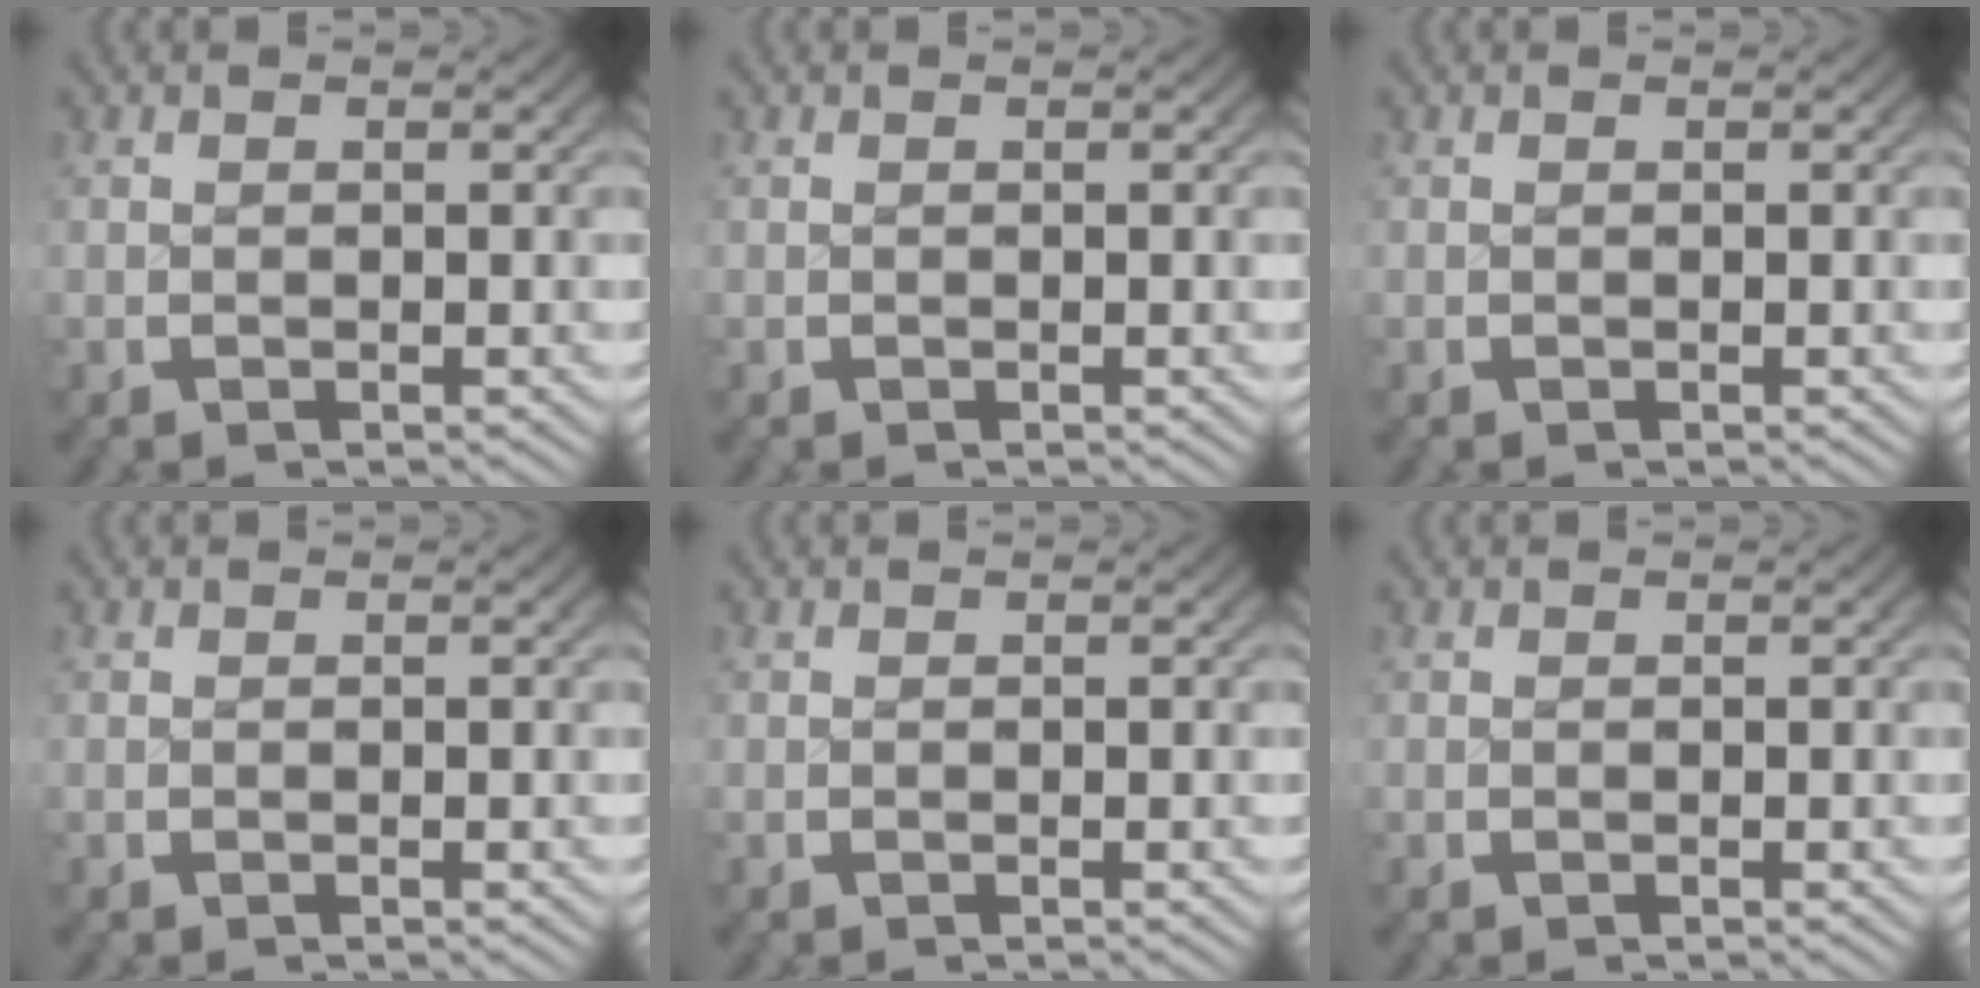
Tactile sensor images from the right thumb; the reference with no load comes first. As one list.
[{"total": 0.0}, {"total": 0.0}, {"total": 0.0}, {"total": 0.0}, {"total": 0.0}]